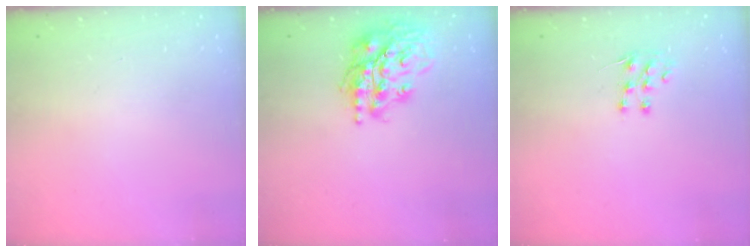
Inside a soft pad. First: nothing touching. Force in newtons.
{"total": 18.3, "press": 18.1, "slide": 2.6}
{"total": 6.7, "press": 6.5, "slide": 1.4}